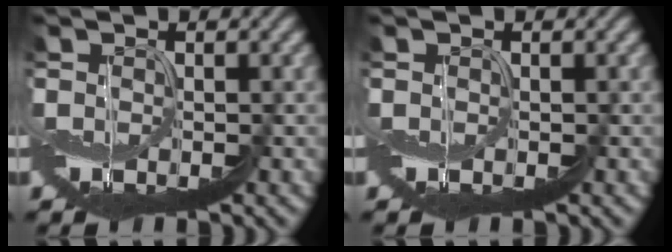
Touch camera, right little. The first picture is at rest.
{"total": 0.0}